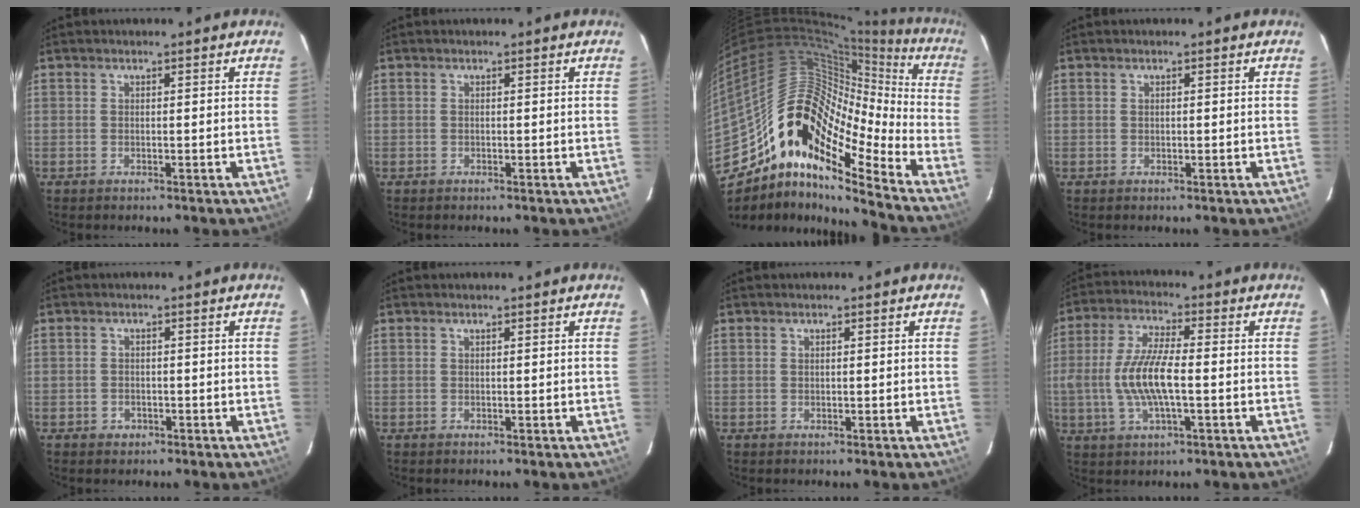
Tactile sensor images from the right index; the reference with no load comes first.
{"total": 0.0}
{"total": 18.9, "force": [-11.0, 7.4, 13.4], "torque": [-0.207, 0.011, -0.220]}
{"total": 0.0}
{"total": 2.0, "force": [-1.0, 1.7, 0.4], "torque": [-0.008, 0.003, -0.013]}
{"total": 0.0}
{"total": 0.0}
{"total": 10.8, "force": [-1.5, 3.3, 10.2], "torque": [-0.210, 0.001, -0.030]}